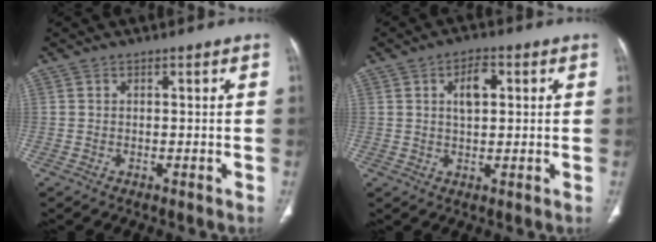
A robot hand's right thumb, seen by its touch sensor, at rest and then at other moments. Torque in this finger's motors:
{"motor_torque": [-0.37, 0.64, -0.06, 0.12, 0.07]}